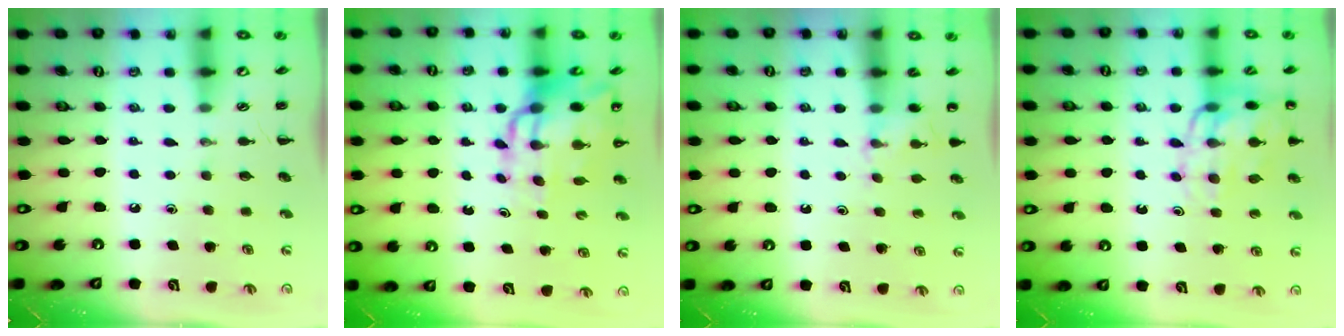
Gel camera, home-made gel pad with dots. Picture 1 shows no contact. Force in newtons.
{"total": 12.5, "press": 11.9, "slide": 3.8}
{"total": 5.1, "press": 4.8, "slide": 1.6}
{"total": 14.3, "press": 14.1, "slide": 2.4}